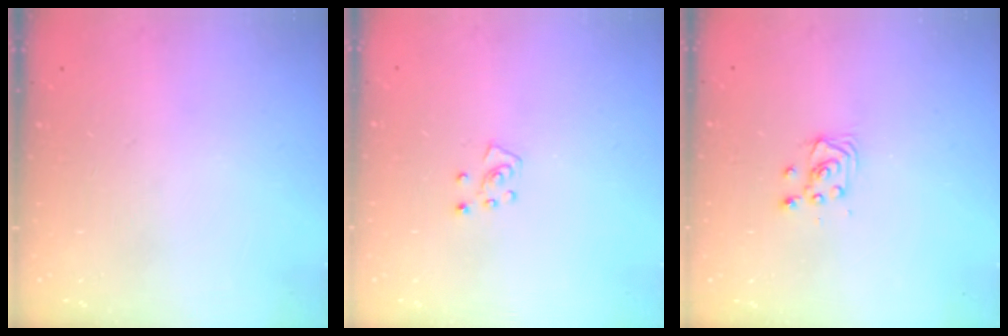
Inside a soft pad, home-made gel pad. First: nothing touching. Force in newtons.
{"total": 5.4, "press": 5.4, "slide": 0.6}
{"total": 3.4, "press": 3.4, "slide": 0.4}